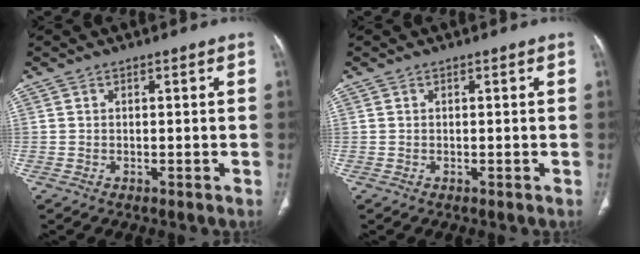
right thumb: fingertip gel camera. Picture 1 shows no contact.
{"total": 0.0}